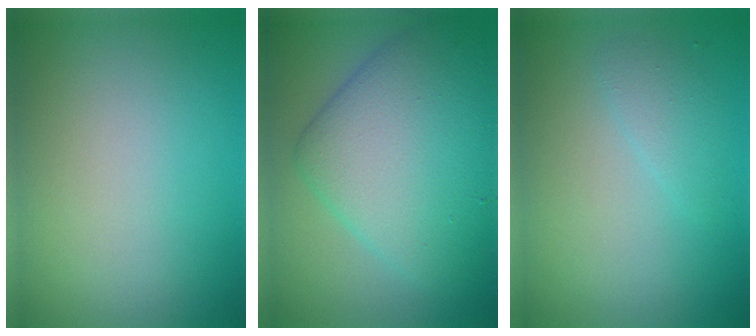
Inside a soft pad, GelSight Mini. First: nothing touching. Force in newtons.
{"total": 8.8, "press": 8.8, "slide": 0.3}
{"total": 1.3, "press": 1.3, "slide": 0.0}